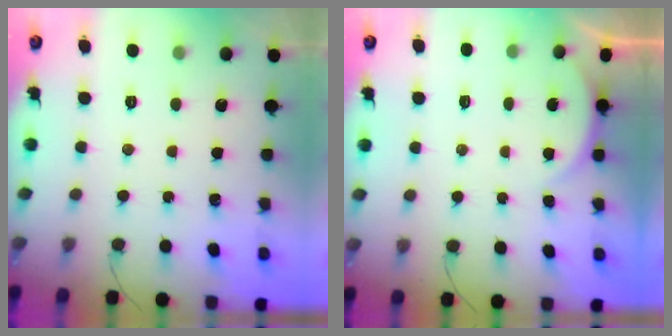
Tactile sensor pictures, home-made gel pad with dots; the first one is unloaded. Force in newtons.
{"total": 2.3, "press": 2.3, "slide": 0.5}